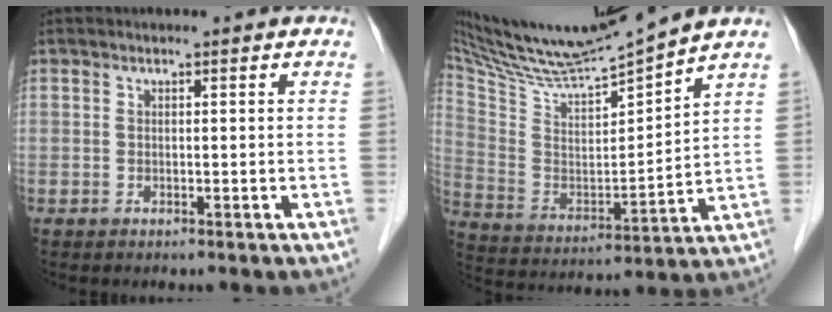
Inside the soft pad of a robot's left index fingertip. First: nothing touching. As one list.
[{"total": 18.3, "force": [16.7, -0.5, 7.7], "torque": [-0.146, -0.015, 0.298]}]